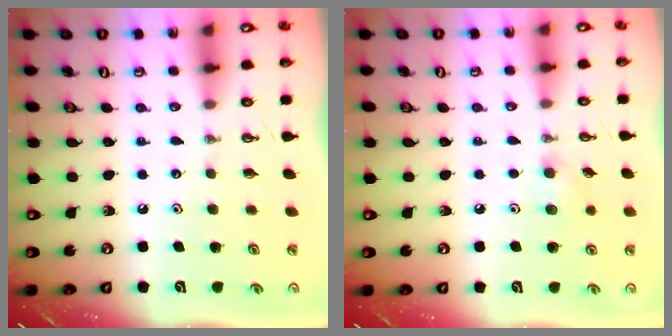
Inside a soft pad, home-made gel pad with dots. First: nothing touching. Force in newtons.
{"total": 6.4, "press": 6.3, "slide": 1.6}